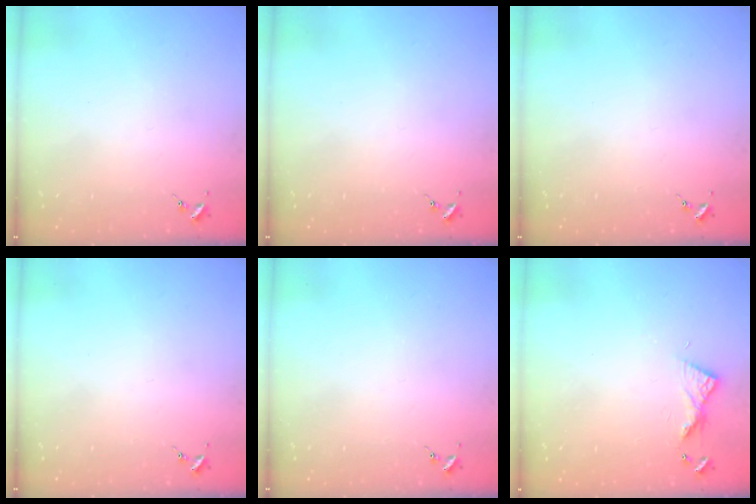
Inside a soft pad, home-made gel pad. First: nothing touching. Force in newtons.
{"total": 0.0}
{"total": 0.0}
{"total": 0.0}
{"total": 0.0}
{"total": 6.1, "press": 6.1, "slide": 0.6}